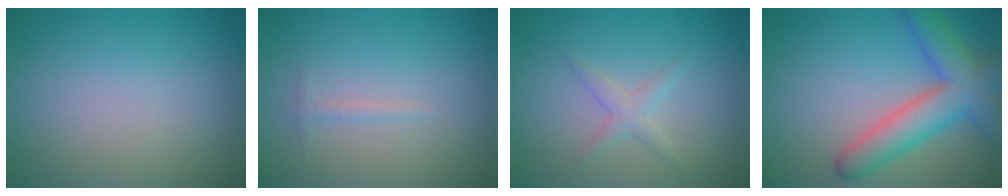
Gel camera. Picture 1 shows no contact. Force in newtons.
{"total": 0.7, "press": 0.7, "slide": 0.0}
{"total": 1.6, "press": 1.6, "slide": 0.1}
{"total": 7.2, "press": 7.2, "slide": 0.4}